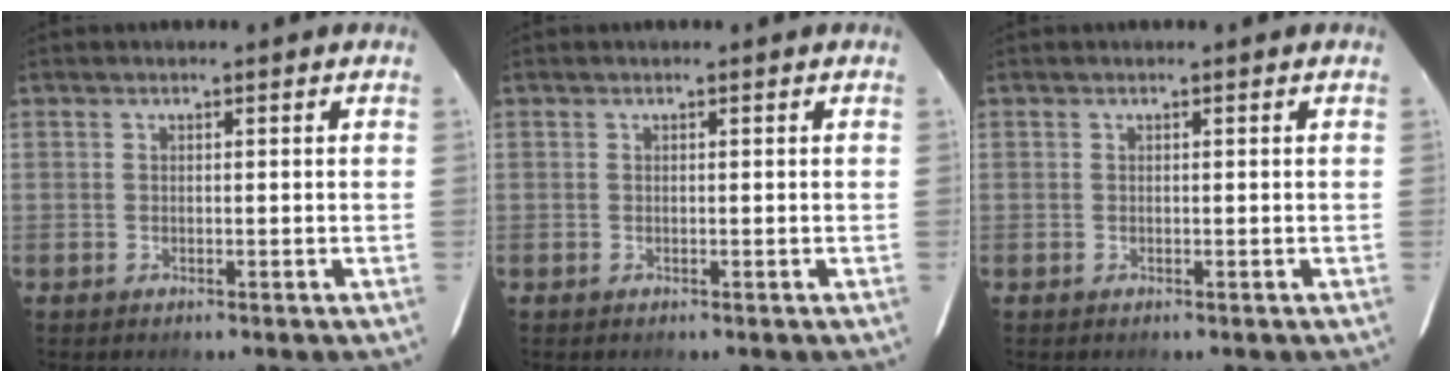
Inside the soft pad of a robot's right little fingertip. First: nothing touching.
{"total": 0.0}
{"total": 0.0}